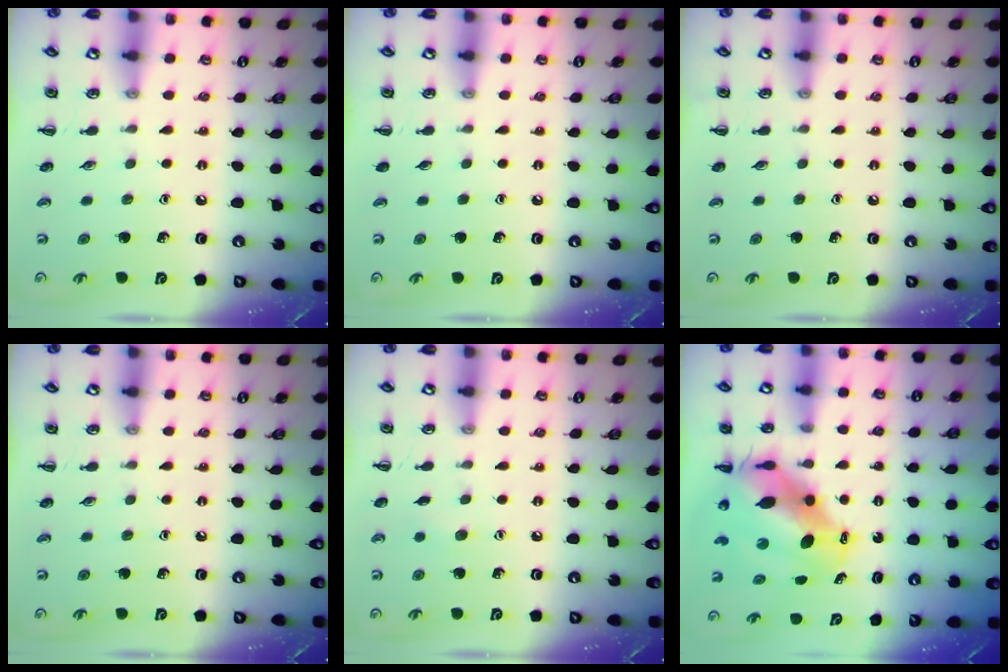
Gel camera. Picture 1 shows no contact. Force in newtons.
{"total": 0.0}
{"total": 0.0}
{"total": 0.0}
{"total": 4.1, "press": 3.9, "slide": 0.9}
{"total": 9.7, "press": 9.3, "slide": 2.8}